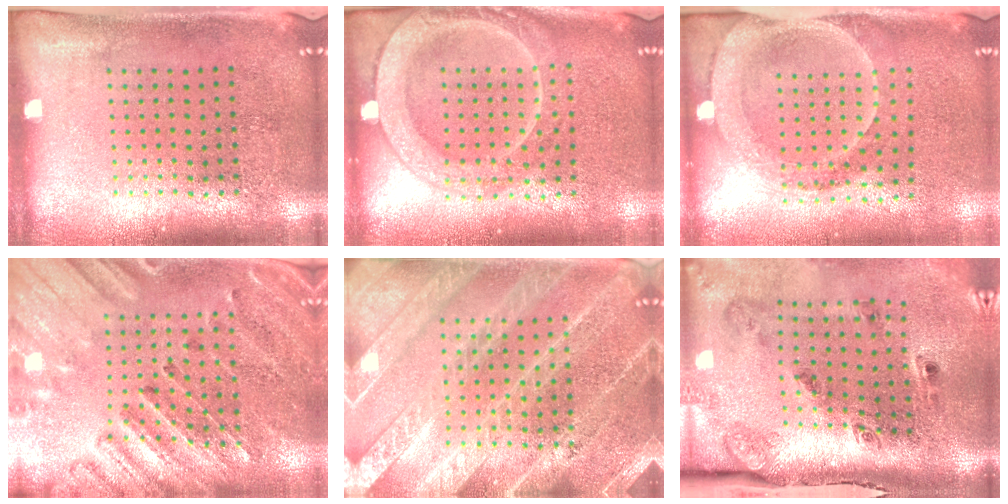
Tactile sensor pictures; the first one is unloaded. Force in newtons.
{"total": 2.0, "press": 2.0, "slide": 0.3}
{"total": 1.8, "press": 1.7, "slide": 0.7}
{"total": 2.7, "press": 2.6, "slide": 0.8}
{"total": 5.2, "press": 5.1, "slide": 0.7}
{"total": 2.9, "press": 1.8, "slide": 2.3}